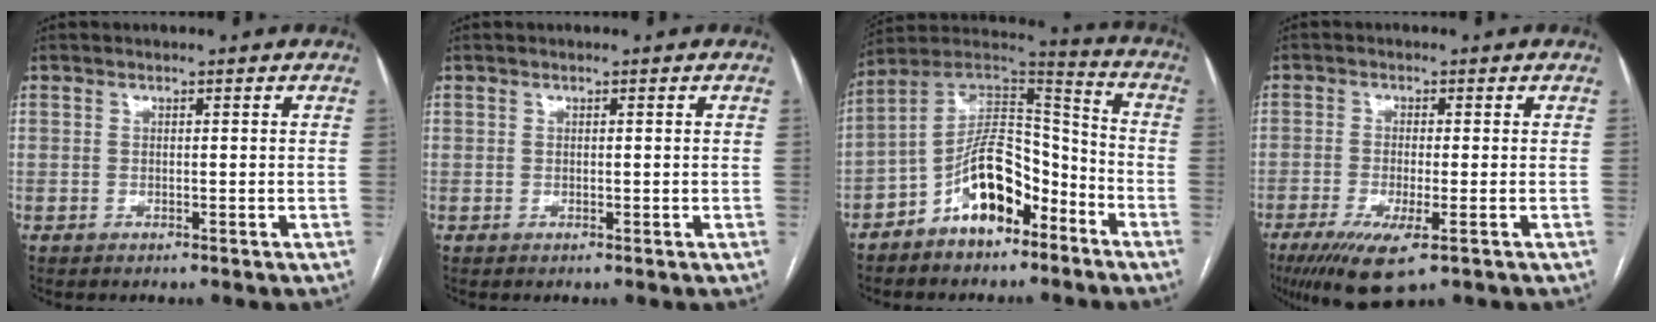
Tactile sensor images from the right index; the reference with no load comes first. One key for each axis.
{"total": 0.0}
{"total": 13.0, "fx": -6.9, "fy": 6.1, "fz": 9.1, "tx": -0.162, "ty": 0.035, "tz": -0.117}
{"total": 8.0, "fx": -4.2, "fy": 1.2, "fz": 6.6, "tx": -0.120, "ty": -0.023, "tz": -0.068}